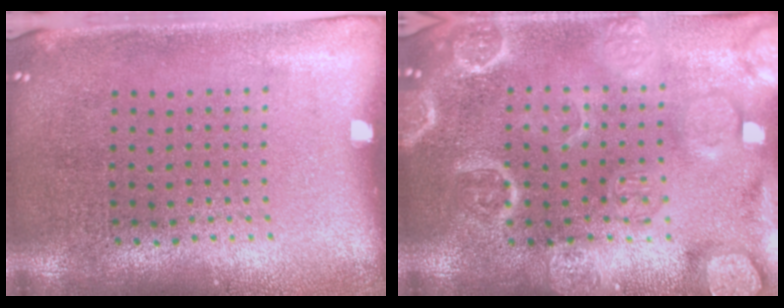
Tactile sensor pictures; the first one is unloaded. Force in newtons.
{"total": 6.3, "press": 6.2, "slide": 0.8}